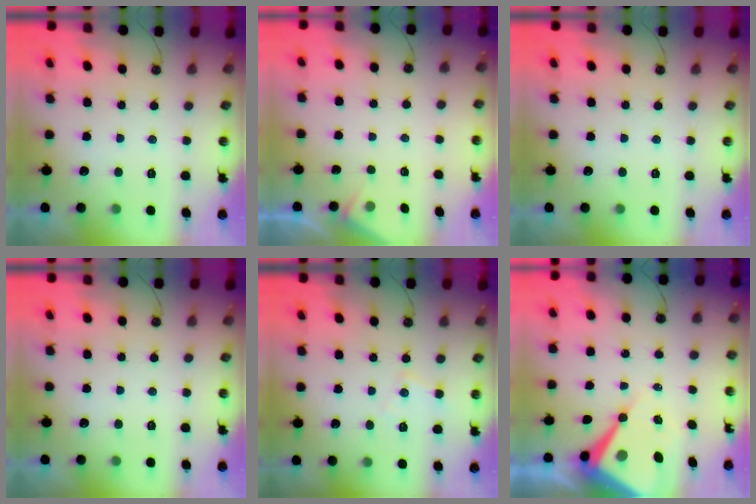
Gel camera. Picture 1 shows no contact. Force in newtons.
{"total": 2.9, "press": 2.8, "slide": 0.5}
{"total": 0.0}
{"total": 0.0}
{"total": 5.5, "press": 5.5, "slide": 0.3}
{"total": 12.4, "press": 12.4, "slide": 1.1}